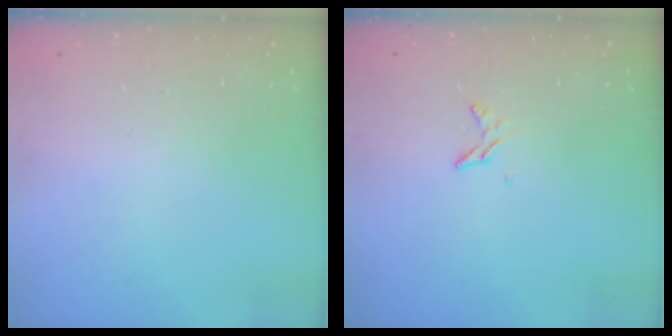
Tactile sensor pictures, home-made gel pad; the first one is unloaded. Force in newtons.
{"total": 4.0, "press": 4.0, "slide": 0.3}